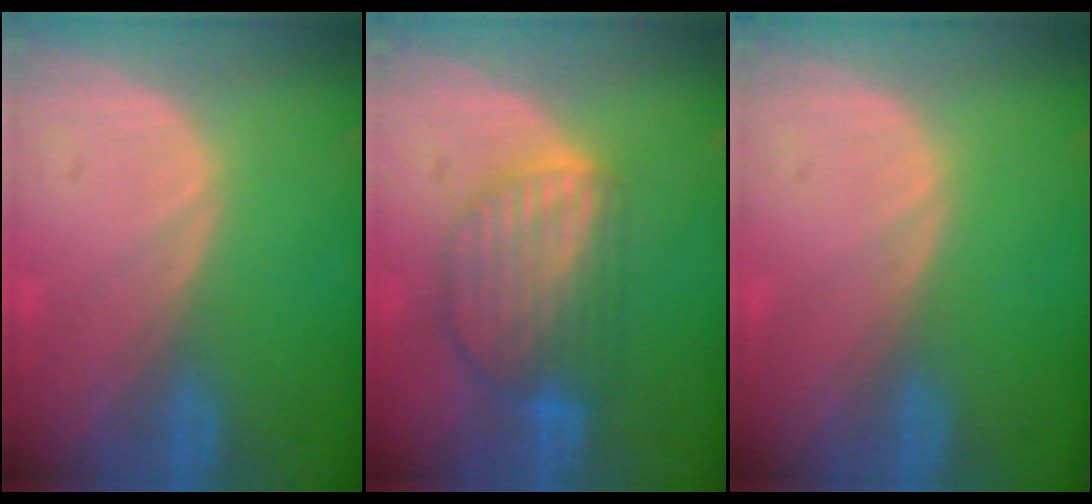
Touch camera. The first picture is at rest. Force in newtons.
{"total": 8.1, "press": 7.3, "slide": 3.6}
{"total": 0.0}